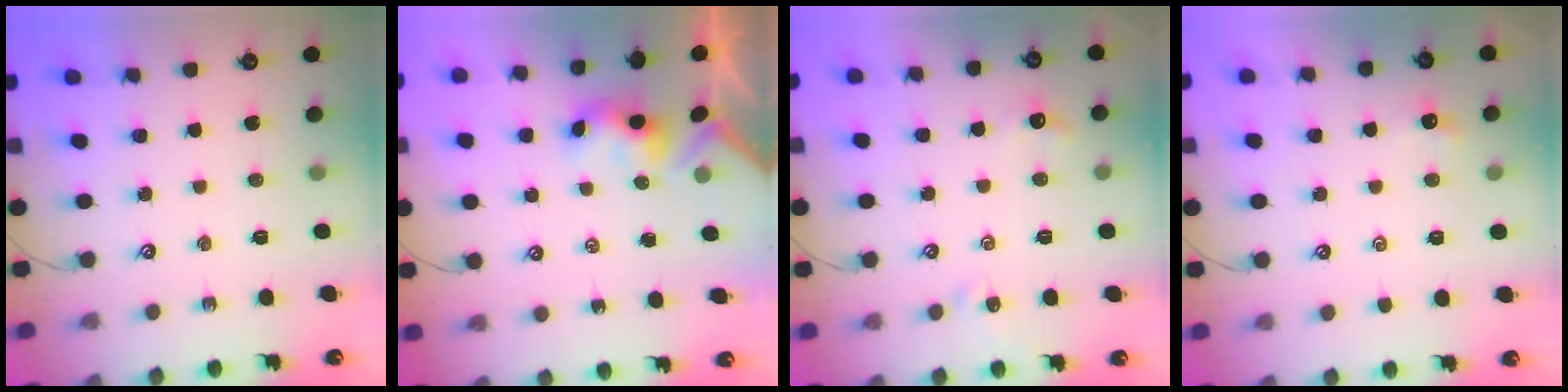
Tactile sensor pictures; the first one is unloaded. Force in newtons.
{"total": 4.0, "press": 4.0, "slide": 0.2}
{"total": 2.4, "press": 2.4, "slide": 0.6}
{"total": 0.0}